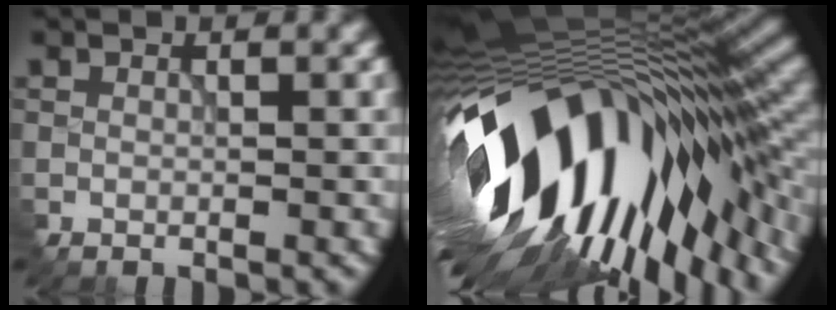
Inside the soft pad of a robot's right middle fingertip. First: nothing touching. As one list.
[{"total": 18.0, "force": [-5.5, 8.2, 15.1], "torque": [-0.272, -0.014, -0.096]}]